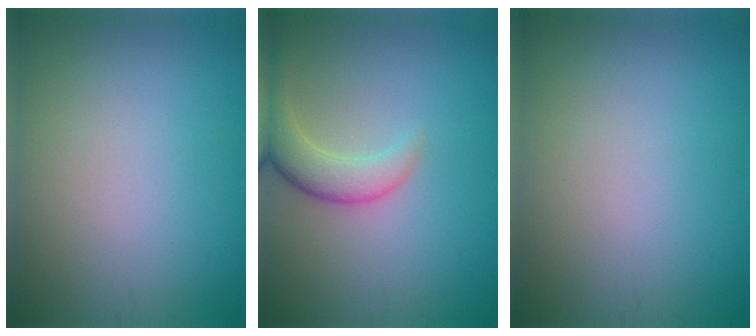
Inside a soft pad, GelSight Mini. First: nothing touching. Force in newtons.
{"total": 3.6, "press": 3.6, "slide": 0.4}
{"total": 0.0}